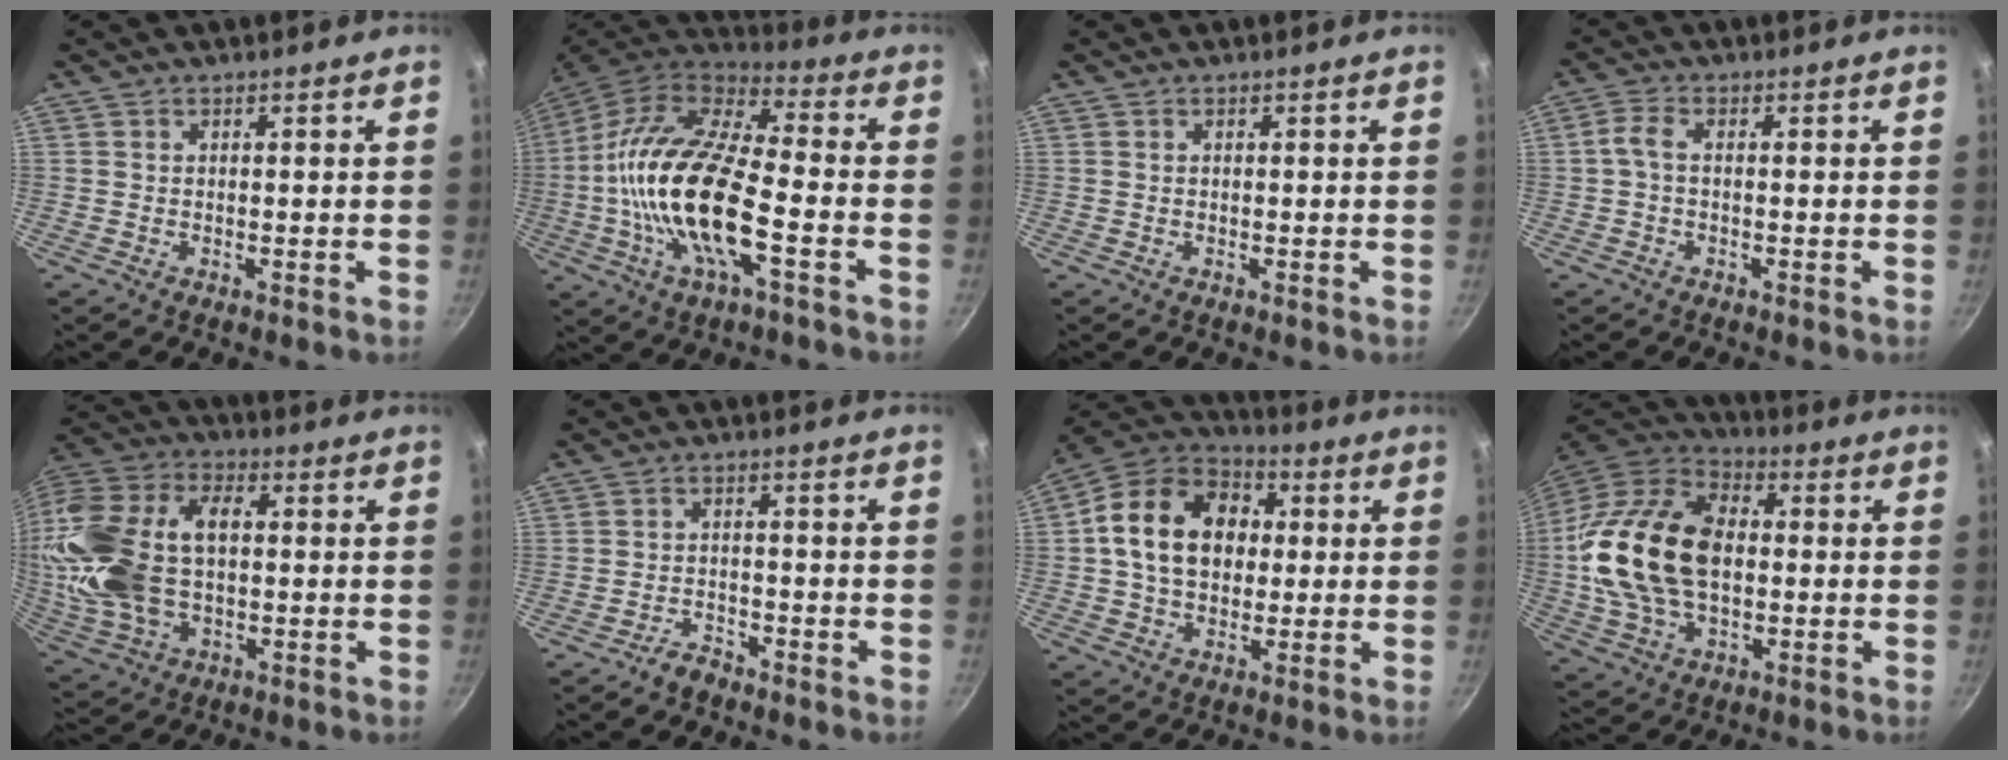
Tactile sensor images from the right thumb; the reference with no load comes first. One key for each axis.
{"total": 21.8, "fx": -4.6, "fy": 8.4, "fz": 19.6, "tx": -0.375, "ty": 0.030, "tz": -0.103}
{"total": 0.0}
{"total": 2.8, "fx": -0.4, "fy": 1.3, "fz": 2.4, "tx": -0.064, "ty": 0.011, "tz": -0.015}
{"total": 23.5, "fx": 0.7, "fy": 14.9, "fz": 18.1, "tx": -0.369, "ty": 0.027, "tz": 0.015}
{"total": 3.0, "fx": -2.6, "fy": 1.4, "fz": 0.7, "tx": -0.003, "ty": 0.031, "tz": -0.043}
{"total": 17.8, "fx": 2.2, "fy": 13.3, "fz": 11.5, "tx": -0.171, "ty": 0.028, "tz": 0.023}
{"total": 23.1, "fx": 0.4, "fy": 15.1, "fz": 17.6, "tx": -0.319, "ty": 0.029, "tz": 0.002}